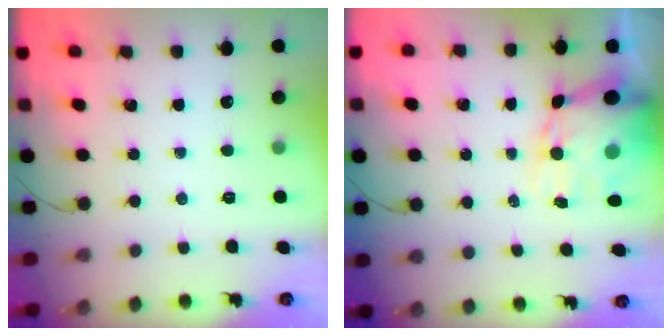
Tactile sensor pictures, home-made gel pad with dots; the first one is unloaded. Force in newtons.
{"total": 12.5, "press": 12.1, "slide": 3.3}